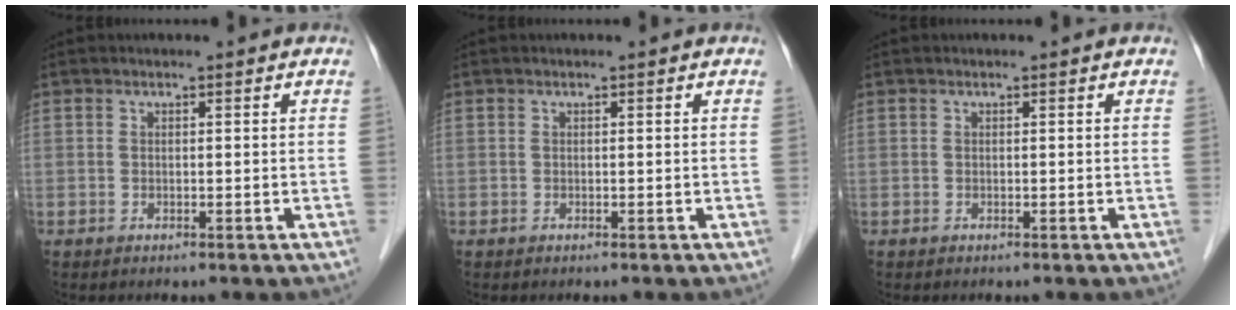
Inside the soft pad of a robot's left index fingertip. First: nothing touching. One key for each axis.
{"total": 0.0}
{"total": 0.0}